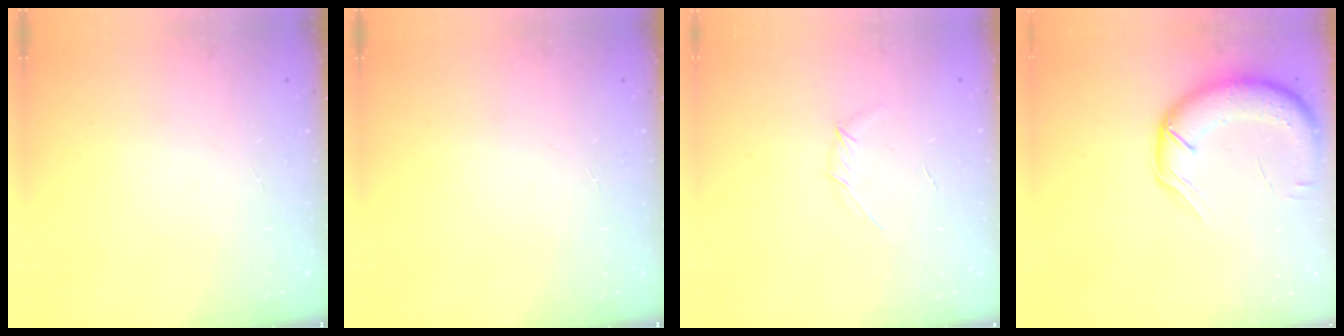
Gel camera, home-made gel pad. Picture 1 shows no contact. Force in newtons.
{"total": 0.0}
{"total": 4.2, "press": 4.2, "slide": 0.8}
{"total": 14.4, "press": 14.0, "slide": 3.5}